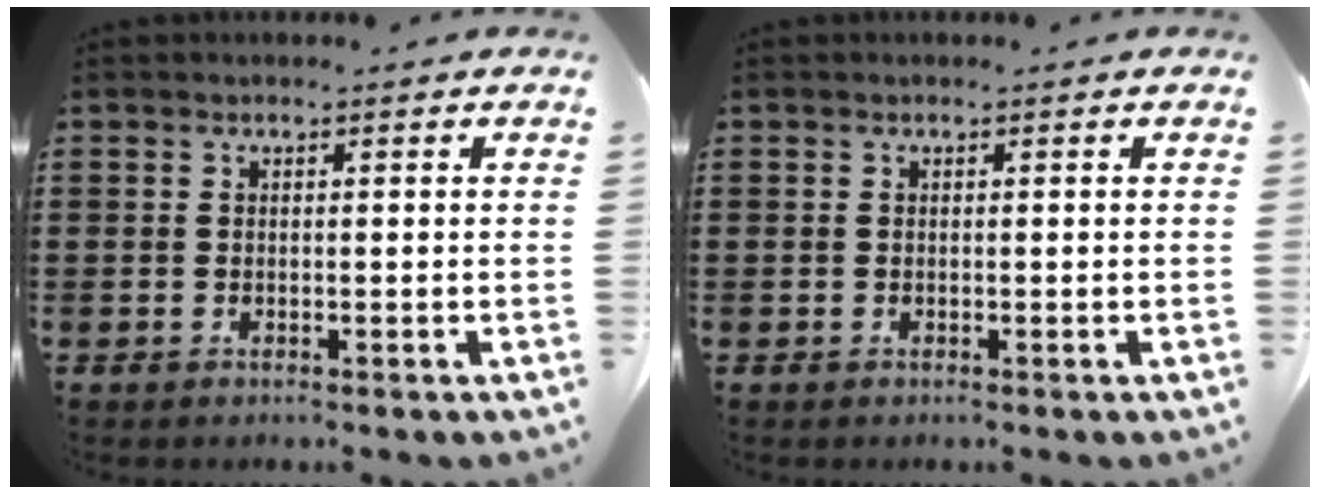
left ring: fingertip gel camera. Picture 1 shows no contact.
{"total": 0.0}